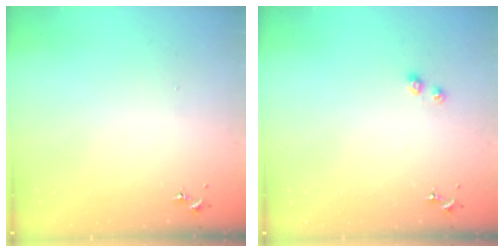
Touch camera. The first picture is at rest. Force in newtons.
{"total": 4.2, "press": 4.1, "slide": 0.7}